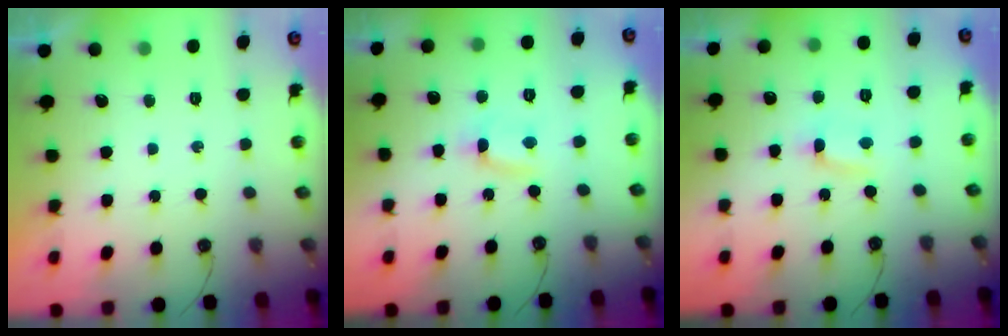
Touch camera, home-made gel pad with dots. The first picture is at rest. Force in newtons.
{"total": 1.6, "press": 1.5, "slide": 0.6}
{"total": 1.5, "press": 1.5, "slide": 0.3}